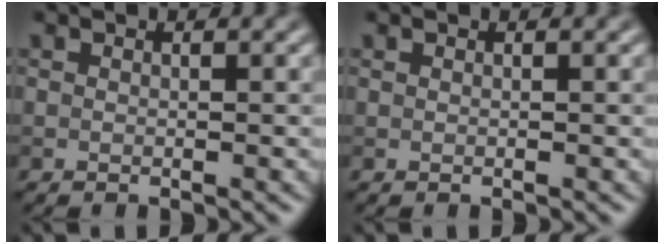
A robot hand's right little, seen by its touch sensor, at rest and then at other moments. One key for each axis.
{"total": 0.0}